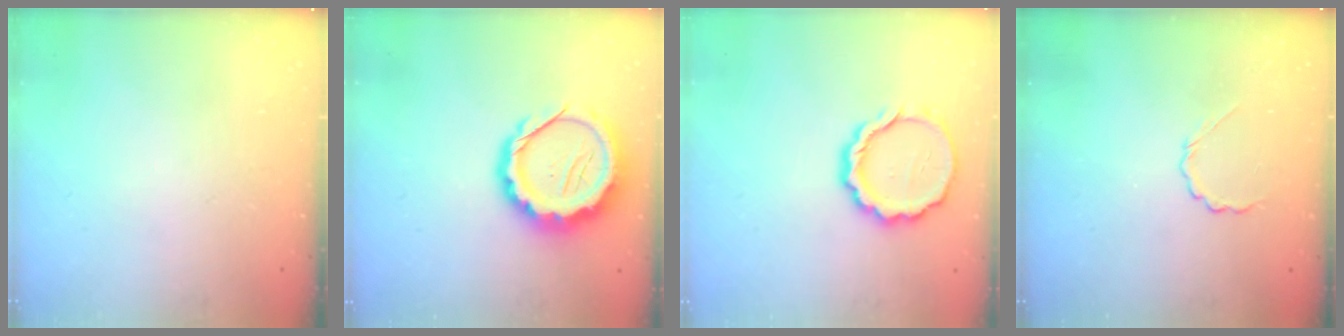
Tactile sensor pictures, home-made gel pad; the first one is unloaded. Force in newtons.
{"total": 14.4, "press": 14.1, "slide": 3.1}
{"total": 11.8, "press": 11.5, "slide": 2.4}
{"total": 4.0, "press": 3.8, "slide": 1.1}